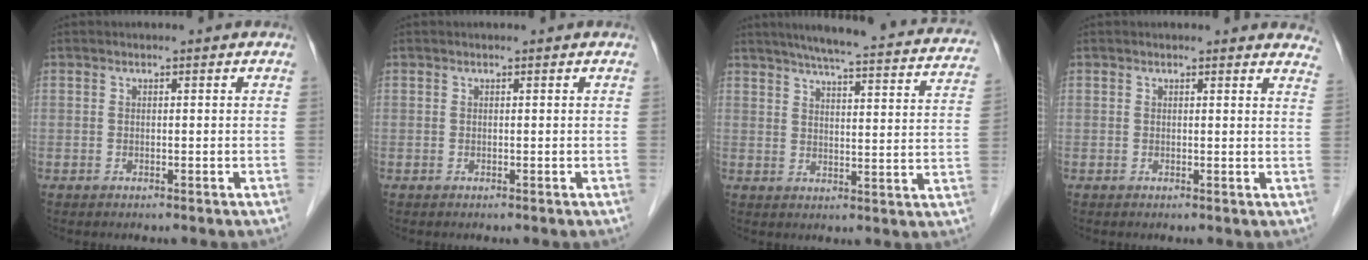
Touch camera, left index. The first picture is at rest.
{"total": 0.5, "force": [0.5, 0.0, 0.2], "torque": [-0.003, 0.005, 0.007]}
{"total": 24.6, "force": [21.7, 2.7, 11.3], "torque": [-0.156, -0.013, 0.256]}
{"total": 8.8, "force": [8.5, 1.7, 1.6], "torque": [0.016, -0.015, 0.058]}